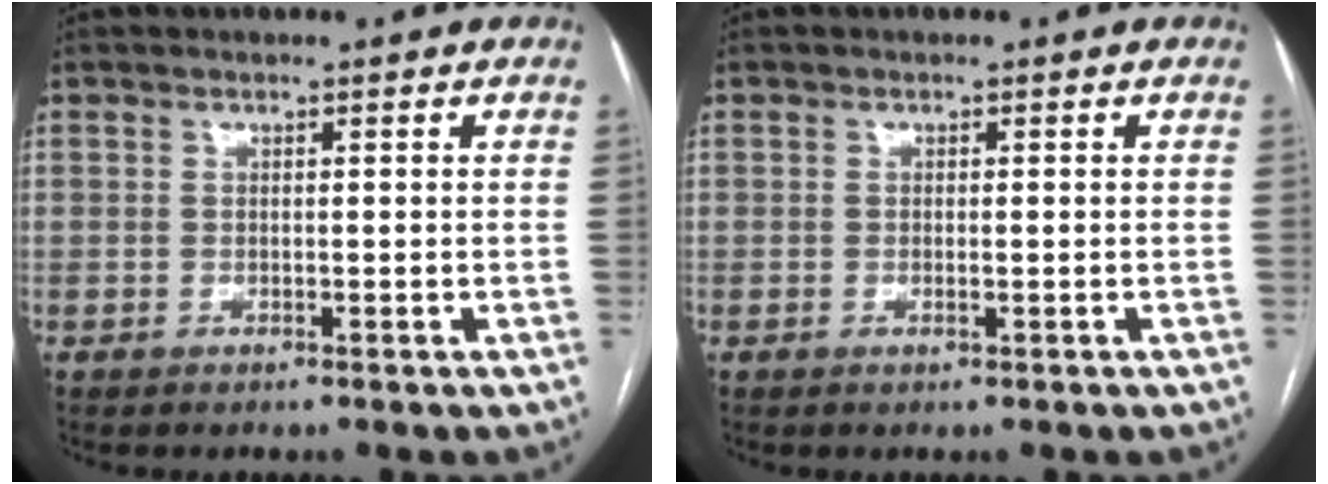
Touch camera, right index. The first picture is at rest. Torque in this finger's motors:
{"motor_torque": [-0.35, 0.30, -0.02, -0.01]}